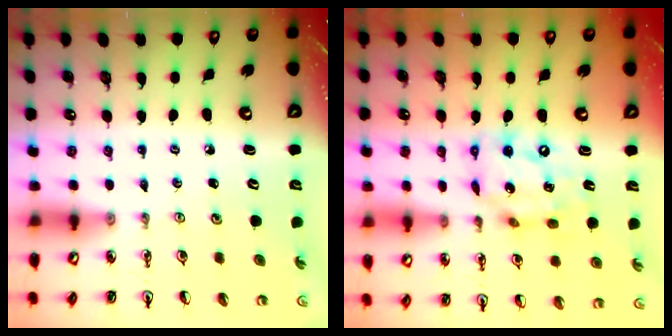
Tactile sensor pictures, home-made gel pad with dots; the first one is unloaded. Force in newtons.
{"total": 14.1, "press": 14.1, "slide": 1.0}